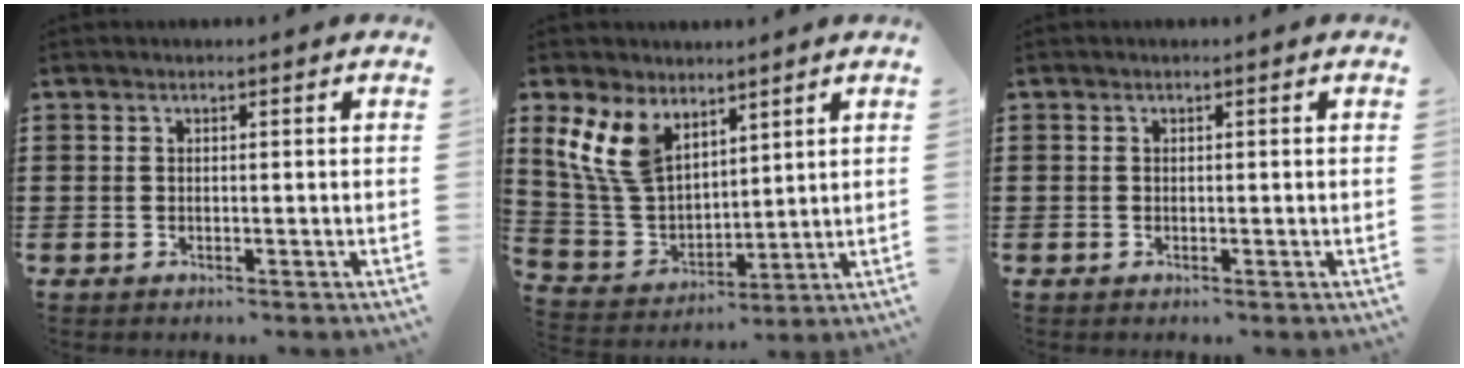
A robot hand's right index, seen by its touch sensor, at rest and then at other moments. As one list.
[{"total": 9.9, "force": [5.7, 6.0, 5.4], "torque": [-0.153, -0.011, 0.108]}, {"total": 0.0}]